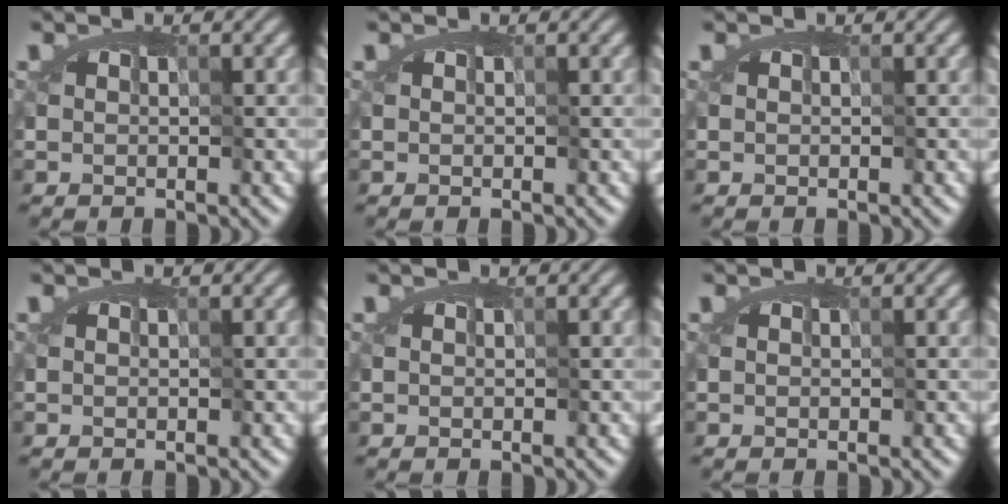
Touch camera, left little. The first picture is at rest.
{"total": 0.0}
{"total": 0.0}
{"total": 0.0}
{"total": 0.0}
{"total": 0.0}